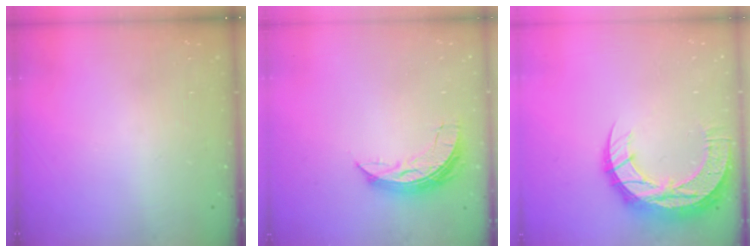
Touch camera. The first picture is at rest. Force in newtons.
{"total": 7.6, "press": 7.5, "slide": 1.1}
{"total": 15.8, "press": 15.7, "slide": 1.1}